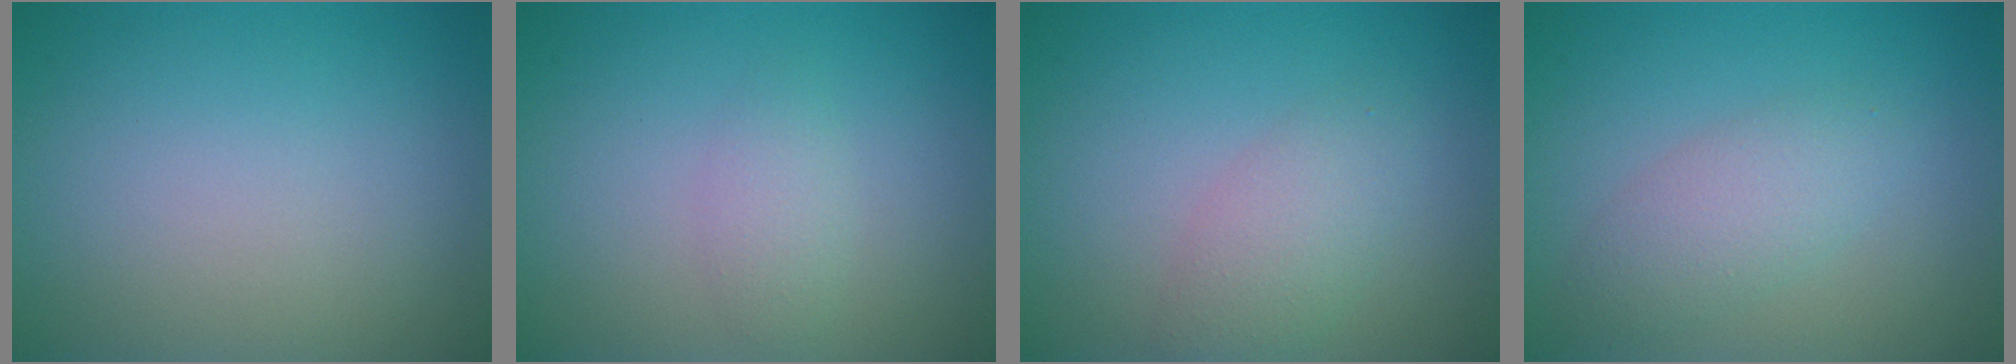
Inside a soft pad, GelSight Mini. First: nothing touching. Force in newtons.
{"total": 1.6, "press": 1.6, "slide": 0.1}
{"total": 2.8, "press": 2.8, "slide": 0.0}
{"total": 2.8, "press": 2.8, "slide": 0.0}